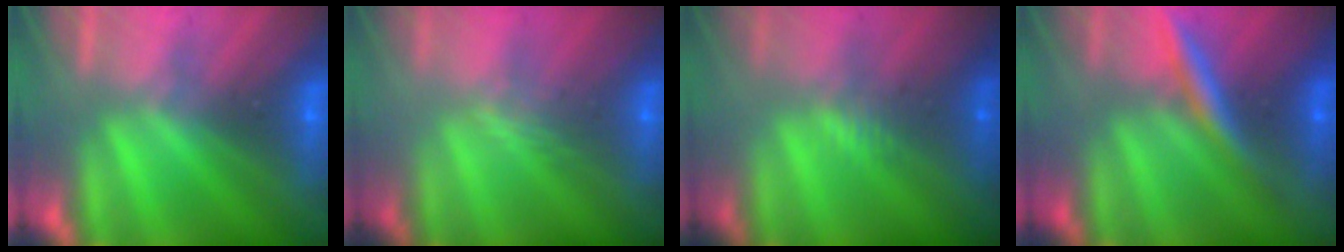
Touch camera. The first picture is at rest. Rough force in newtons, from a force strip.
{"total": 2.9}
{"total": 2.4}
{"total": 2.4}